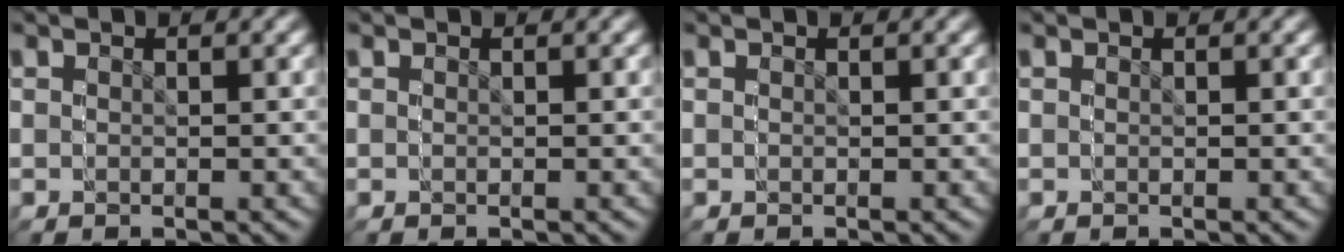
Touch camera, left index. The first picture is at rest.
{"total": 0.0}
{"total": 0.0}
{"total": 0.0}